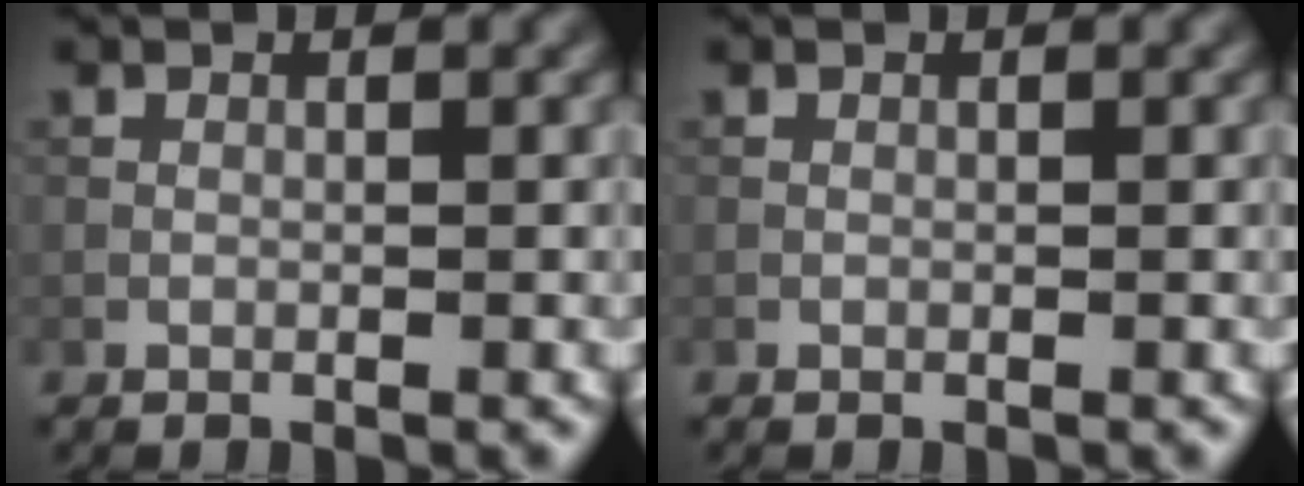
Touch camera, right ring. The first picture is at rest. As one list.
[{"total": 0.0}]